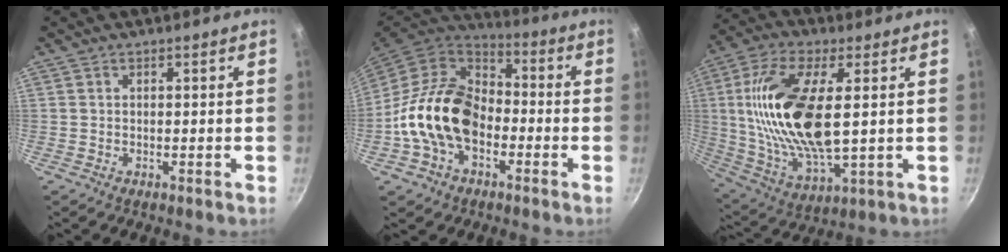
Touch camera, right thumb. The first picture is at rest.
{"total": 18.4, "force": [-4.0, 12.9, 12.5], "torque": [-0.193, 0.042, -0.088]}
{"total": 21.6, "force": [3.2, 9.2, 19.3], "torque": [-0.383, -0.009, 0.061]}